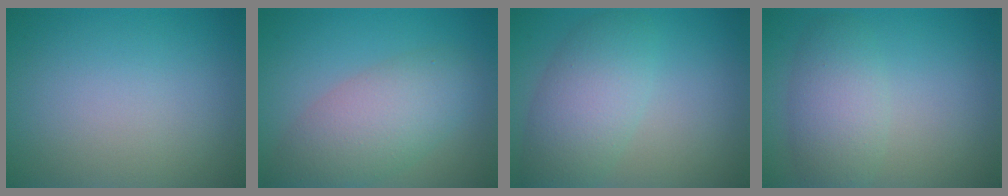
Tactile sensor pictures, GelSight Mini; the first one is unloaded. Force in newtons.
{"total": 5.7, "press": 5.7, "slide": 0.5}
{"total": 5.1, "press": 5.1, "slide": 0.1}
{"total": 3.8, "press": 3.8, "slide": 0.4}